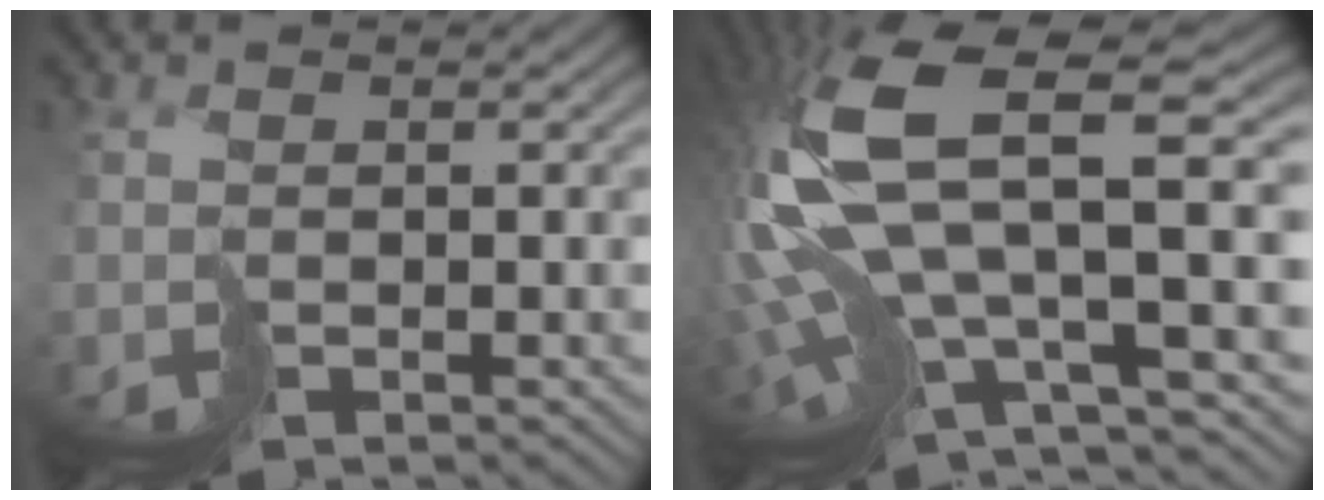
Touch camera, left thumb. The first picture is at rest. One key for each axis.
{"total": 17.1, "fx": 1.3, "fy": 7.4, "fz": 15.4, "tx": -0.368, "ty": -0.031, "tz": 0.055}